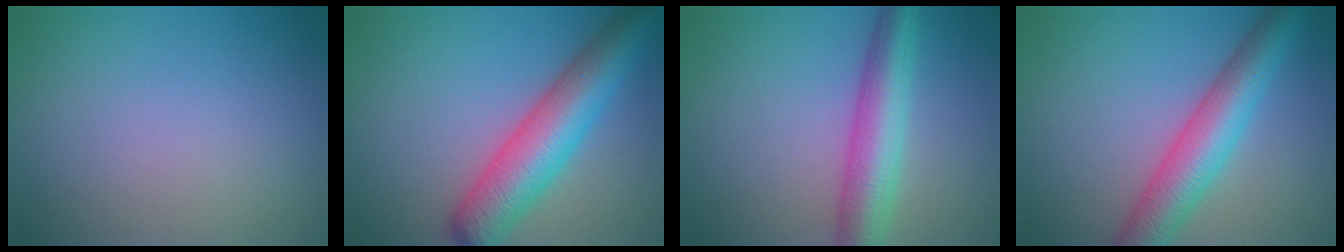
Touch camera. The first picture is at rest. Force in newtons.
{"total": 8.7, "press": 8.7, "slide": 0.4}
{"total": 6.4, "press": 6.4, "slide": 0.2}
{"total": 6.7, "press": 6.7, "slide": 0.3}